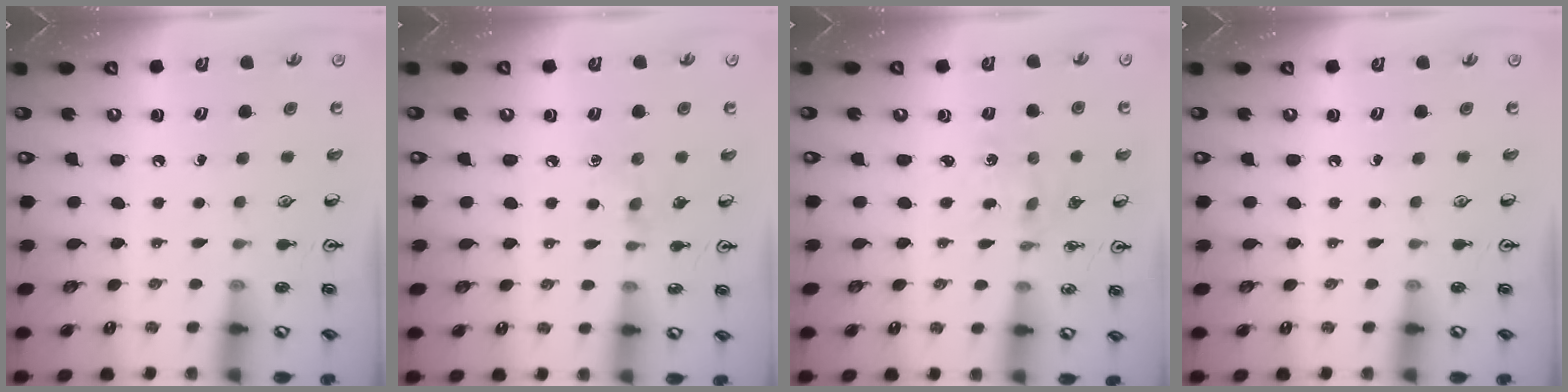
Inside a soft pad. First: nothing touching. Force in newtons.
{"total": 6.3, "press": 6.2, "slide": 0.9}
{"total": 0.9, "press": 0.9, "slide": 0.2}
{"total": 0.0}